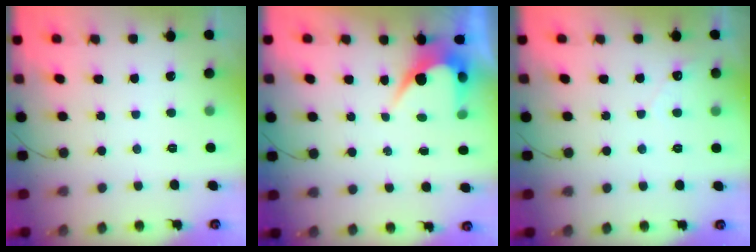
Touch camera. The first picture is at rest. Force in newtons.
{"total": 5.1, "press": 5.0, "slide": 0.2}
{"total": 1.7, "press": 1.7, "slide": 0.1}